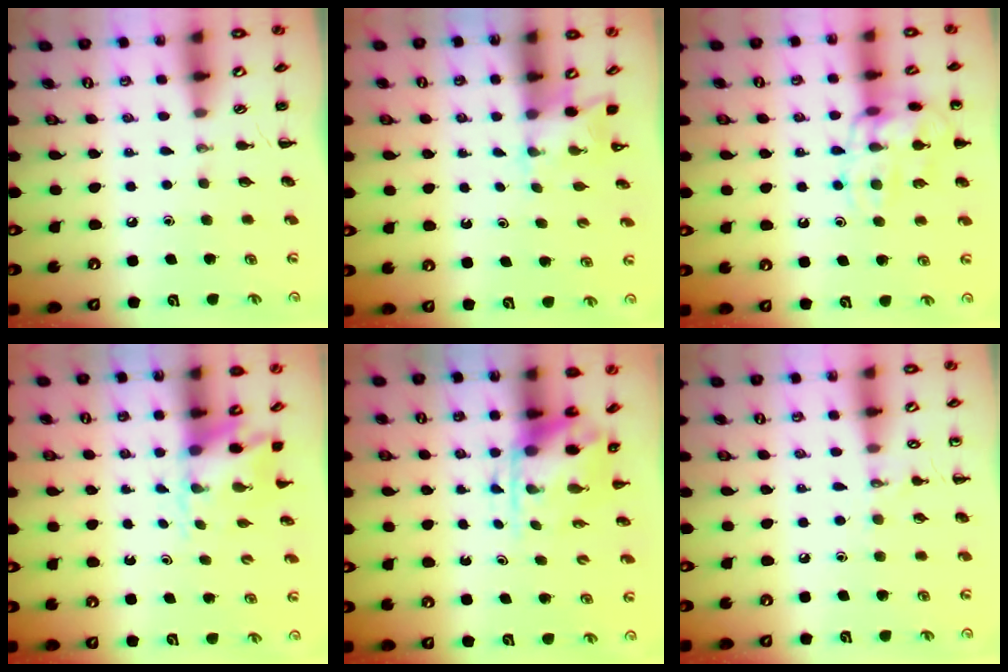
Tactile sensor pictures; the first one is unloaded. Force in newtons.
{"total": 2.2, "press": 2.1, "slide": 0.7}
{"total": 13.6, "press": 13.5, "slide": 1.4}
{"total": 2.9, "press": 2.8, "slide": 0.7}
{"total": 3.9, "press": 3.8, "slide": 0.7}
{"total": 6.6, "press": 6.3, "slide": 2.0}